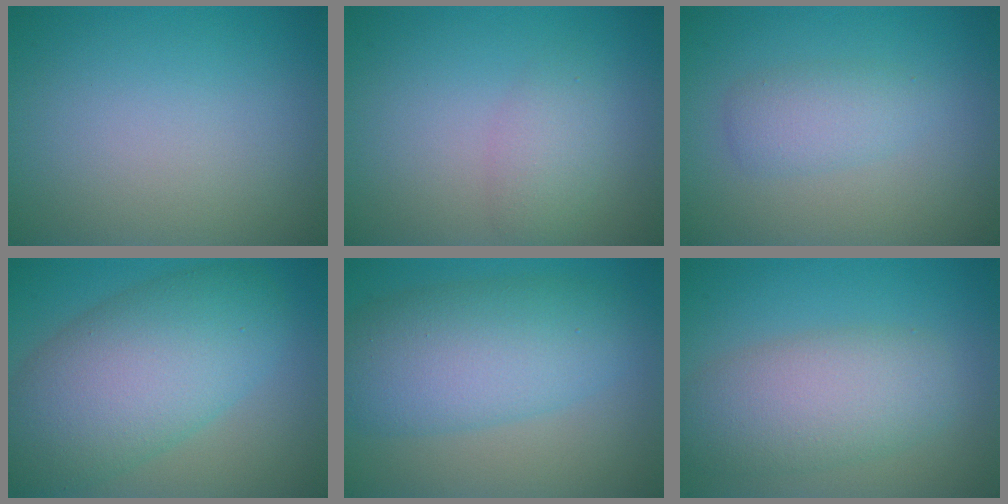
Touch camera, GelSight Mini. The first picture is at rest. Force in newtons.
{"total": 2.1, "press": 2.1, "slide": 0.0}
{"total": 2.3, "press": 2.3, "slide": 0.1}
{"total": 9.9, "press": 9.9, "slide": 0.6}
{"total": 7.8, "press": 7.8, "slide": 0.1}
{"total": 5.8, "press": 5.7, "slide": 0.2}